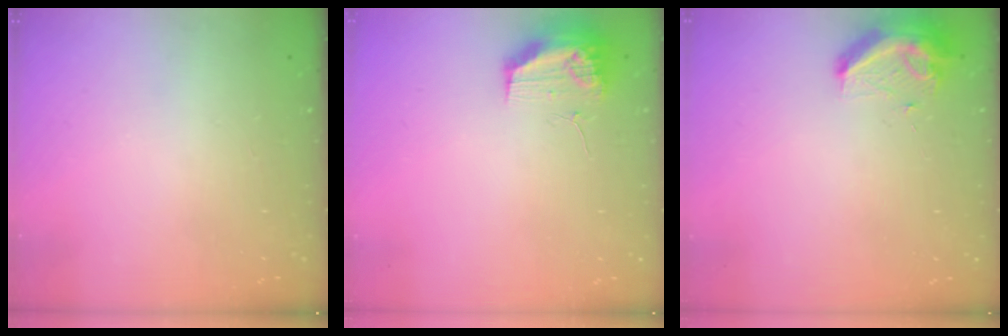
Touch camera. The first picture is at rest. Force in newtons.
{"total": 10.6, "press": 10.5, "slide": 1.3}
{"total": 9.2, "press": 9.2, "slide": 0.3}